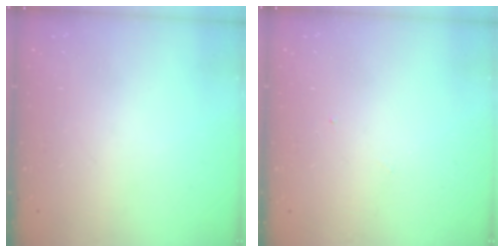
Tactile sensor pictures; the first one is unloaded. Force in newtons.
{"total": 3.0, "press": 3.0, "slide": 0.4}